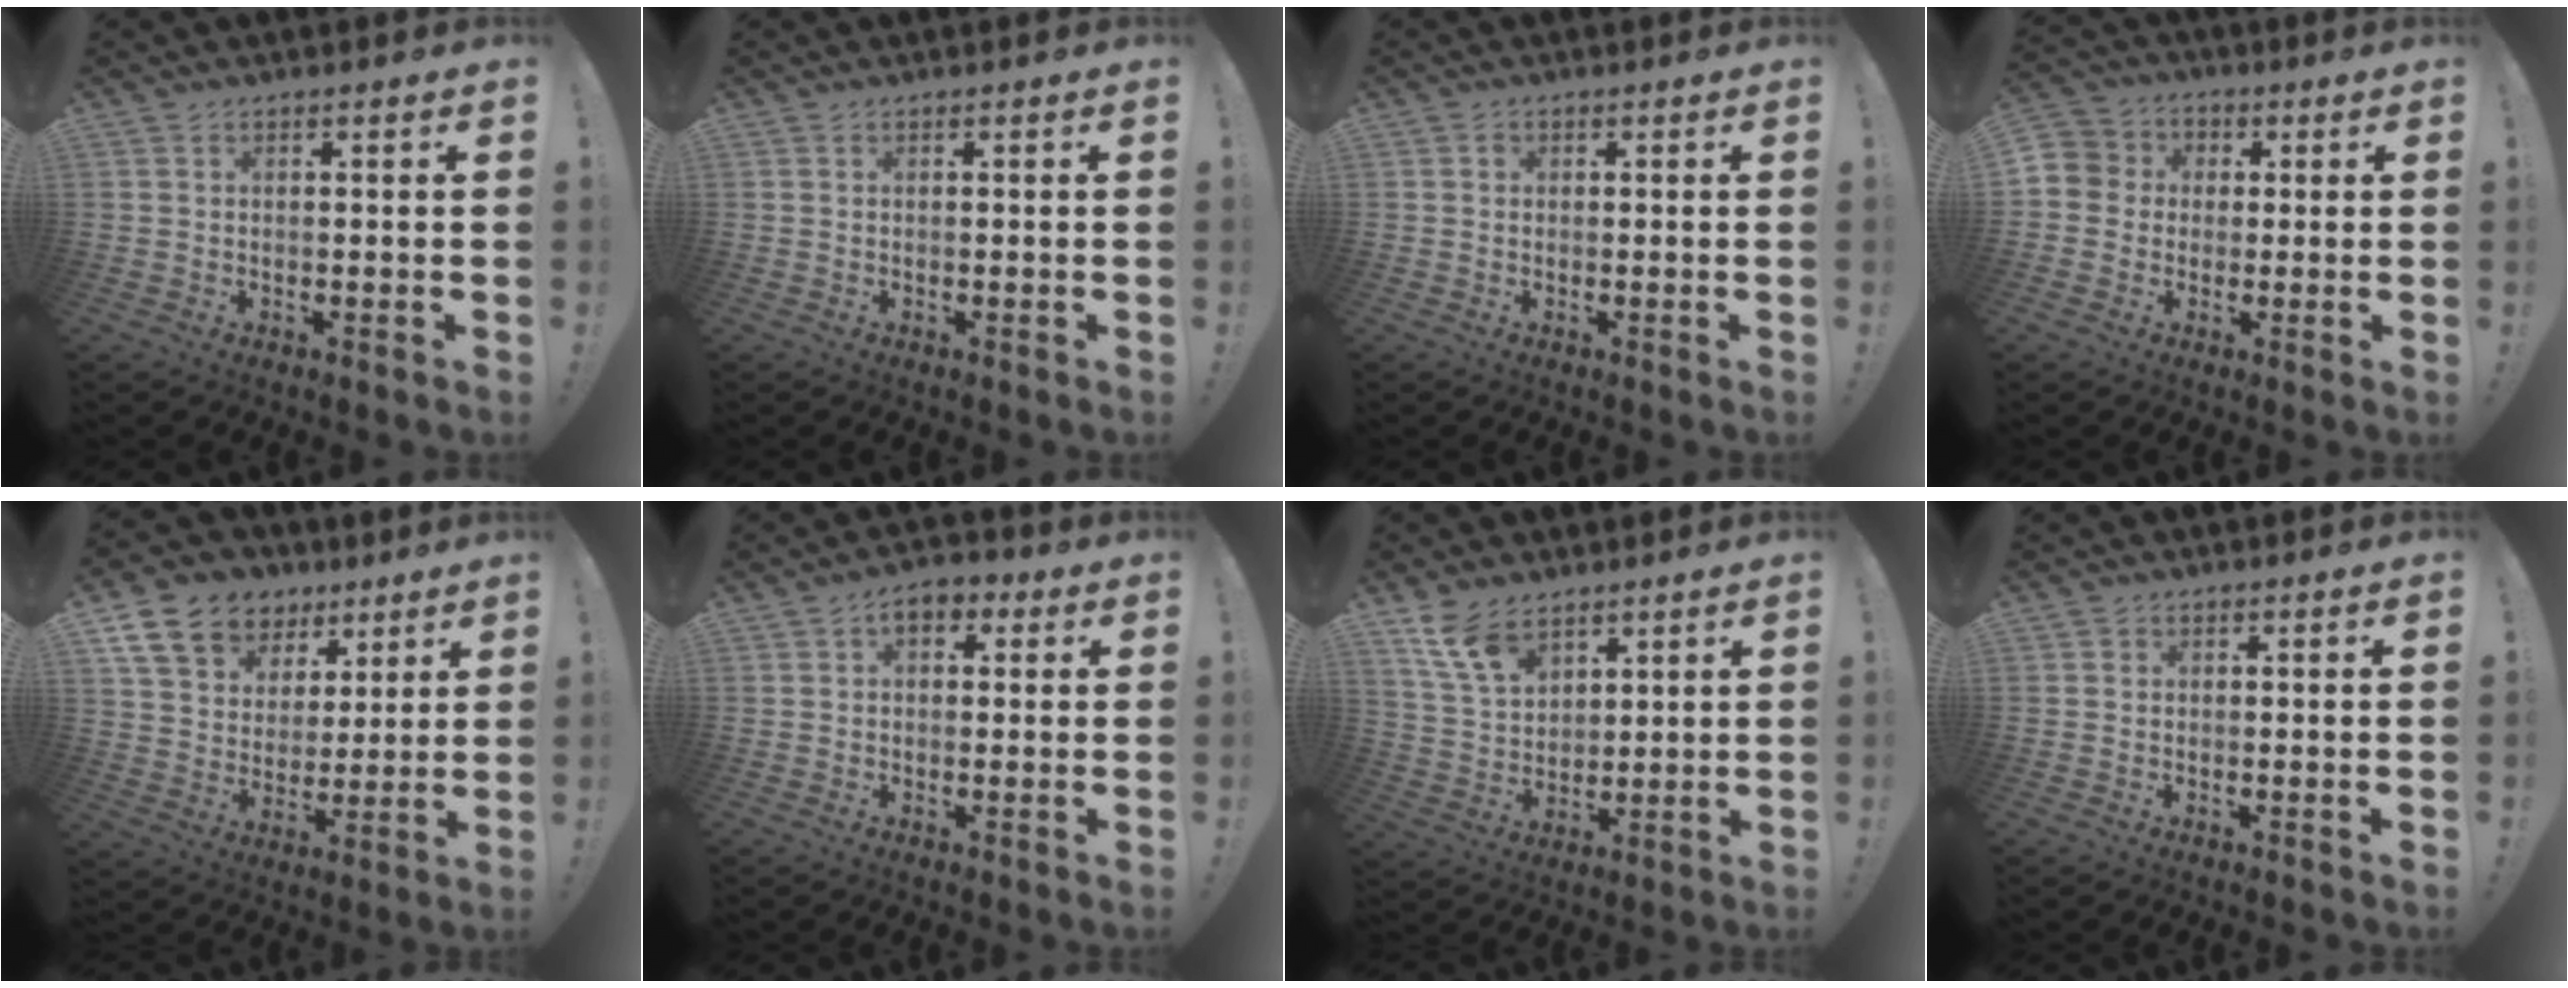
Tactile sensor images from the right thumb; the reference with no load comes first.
{"total": 0.0}
{"total": 0.7, "force": [0.2, 0.6, 0.2], "torque": [0.001, 0.000, 0.002]}
{"total": 6.4, "force": [-0.6, 6.2, 1.6], "torque": [-0.035, 0.016, -0.005]}
{"total": 14.7, "force": [8.3, 10.8, 5.6], "torque": [-0.093, -0.043, 0.164]}
{"total": 5.3, "force": [1.5, 3.5, 3.7], "torque": [-0.052, 0.006, 0.026]}
{"total": 11.2, "force": [7.4, 6.3, 5.6], "torque": [-0.115, -0.030, 0.147]}
{"total": 0.7, "force": [0.2, 0.7, 0.0], "torque": [0.001, 0.001, 0.003]}